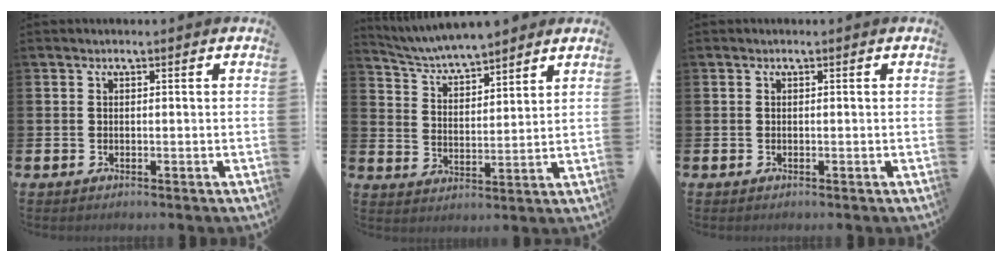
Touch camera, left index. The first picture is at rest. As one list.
[{"total": 5.9, "force": [5.7, 0.3, 1.3], "torque": [-0.049, -0.029, 0.102]}, {"total": 0.0}]